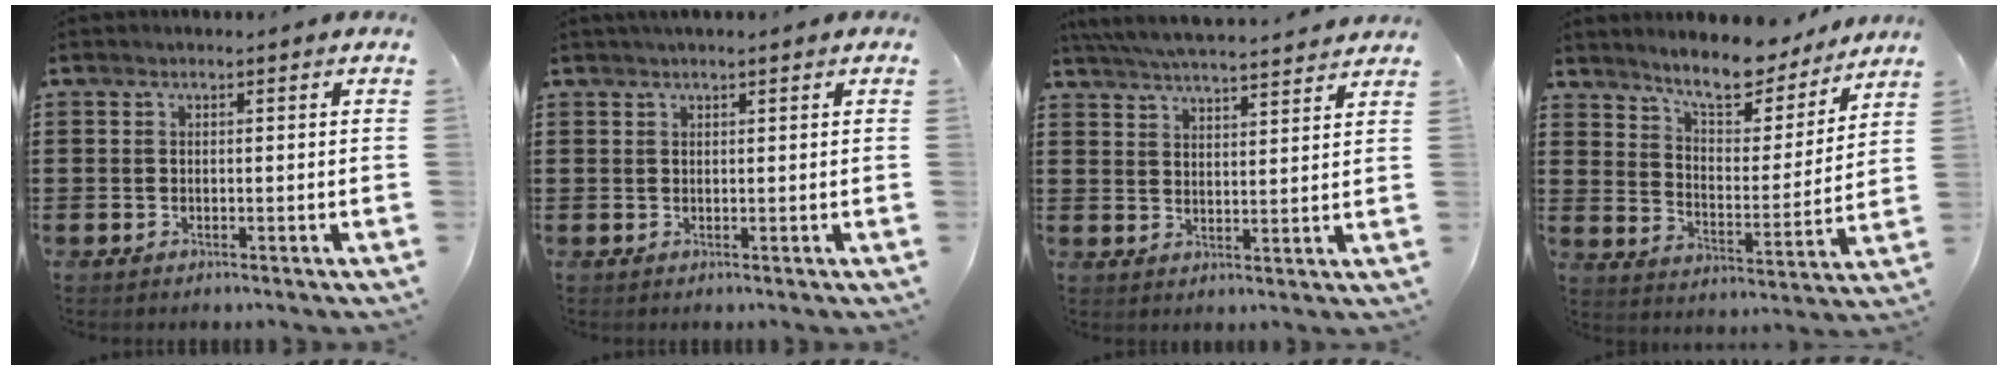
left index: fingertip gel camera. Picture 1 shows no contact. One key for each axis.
{"total": 1.1, "fx": 0.9, "fy": 0.1, "fz": 0.5, "tx": -0.011, "ty": 0.002, "tz": 0.017}
{"total": 5.5, "fx": 5.3, "fy": -0.2, "fz": 1.3, "tx": -0.046, "ty": -0.028, "tz": 0.094}
{"total": 8.8, "fx": 8.1, "fy": 1.6, "fz": 3.1, "tx": -0.076, "ty": -0.050, "tz": 0.142}